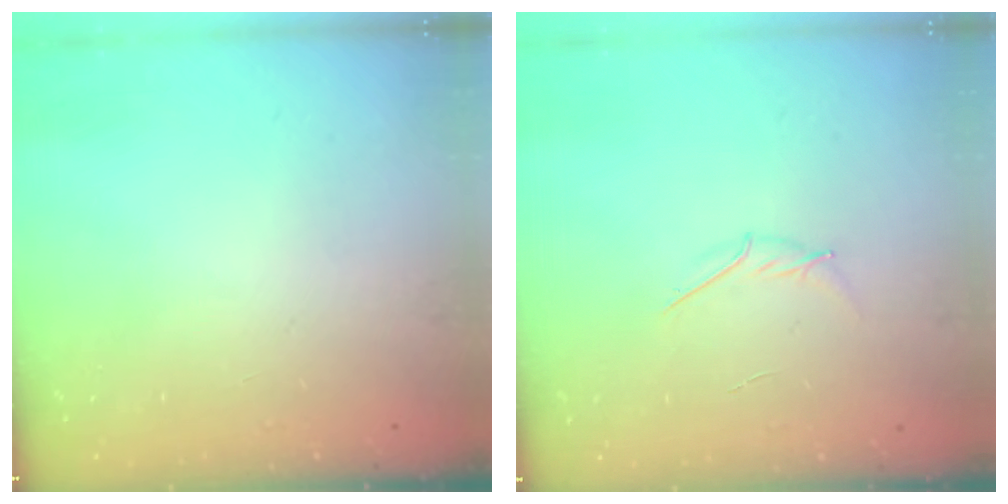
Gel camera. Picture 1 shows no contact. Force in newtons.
{"total": 3.6, "press": 3.5, "slide": 0.9}